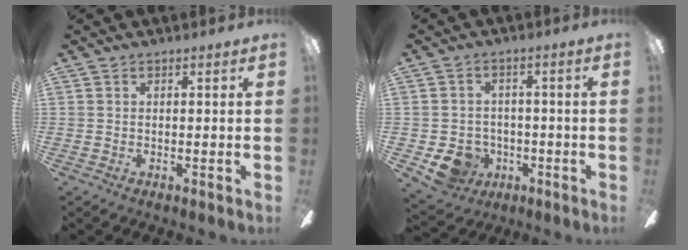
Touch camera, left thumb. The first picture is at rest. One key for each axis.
{"total": 7.8, "fx": -3.2, "fy": 6.6, "fz": 2.6, "tx": -0.079, "ty": 0.023, "tz": -0.054}